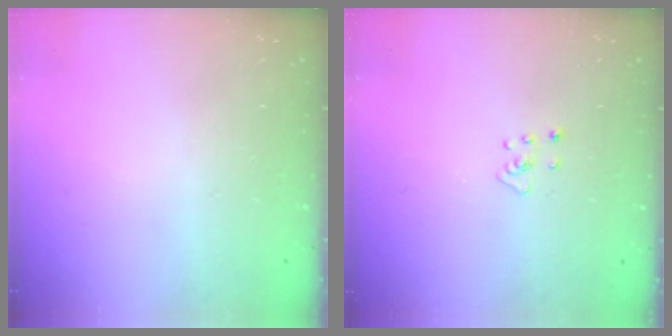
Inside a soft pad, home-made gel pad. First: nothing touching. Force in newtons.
{"total": 3.6, "press": 3.6, "slide": 0.2}